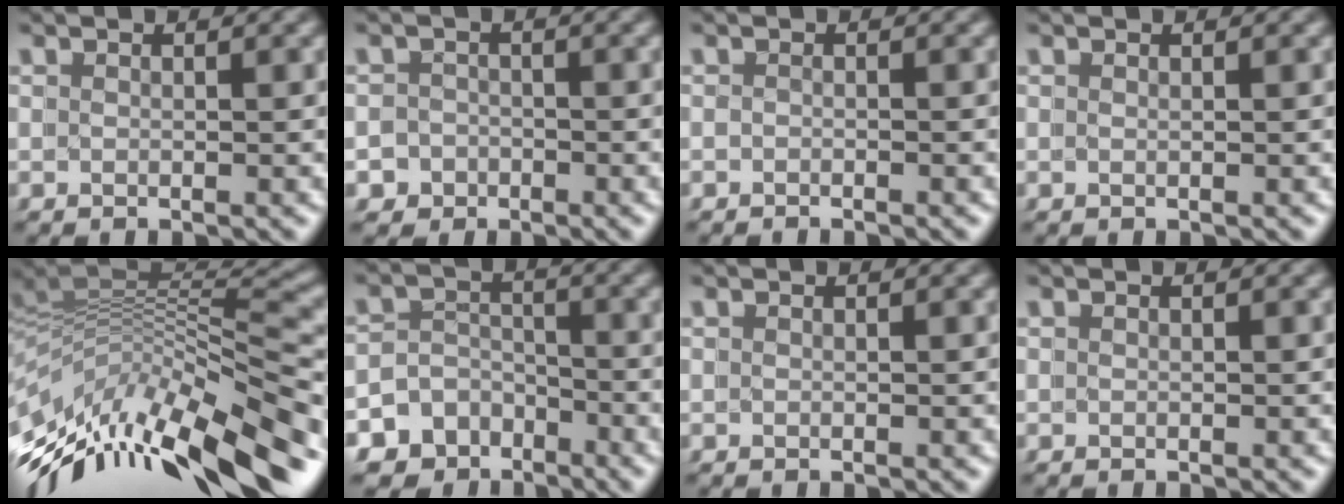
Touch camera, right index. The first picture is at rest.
{"total": 4.0, "force": [-1.8, 3.6, -0.4], "torque": [-0.006, -0.014, -0.039]}
{"total": 0.9, "force": [-0.7, -0.4, -0.5], "torque": [-0.001, -0.008, -0.010]}
{"total": 0.0}
{"total": 13.9, "force": [-7.5, 8.4, 8.3], "torque": [-0.156, -0.024, -0.105]}
{"total": 9.0, "force": [-5.9, 6.7, 1.0], "torque": [-0.027, -0.026, -0.113]}
{"total": 0.0}
{"total": 0.0}